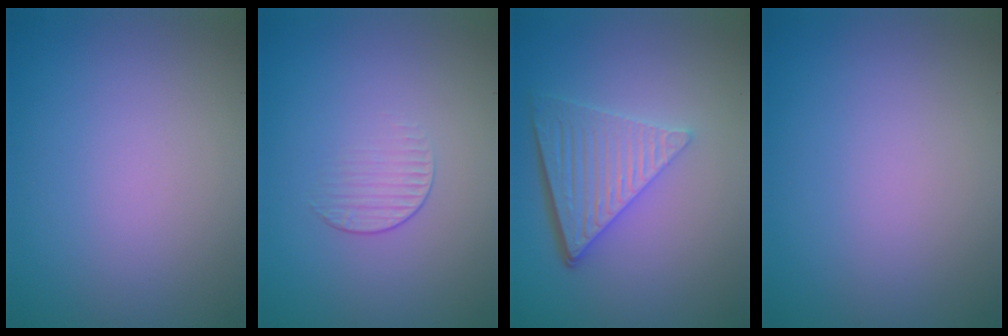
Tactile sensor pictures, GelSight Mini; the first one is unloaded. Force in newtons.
{"total": 1.2, "press": 0.4, "slide": 1.2}
{"total": 6.2, "press": 4.2, "slide": 4.5}
{"total": 0.0}